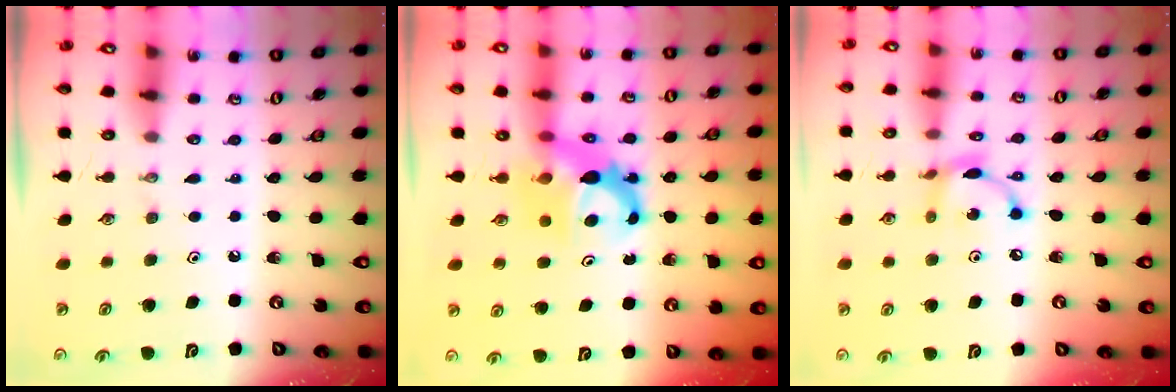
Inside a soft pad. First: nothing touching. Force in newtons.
{"total": 7.4, "press": 7.4, "slide": 0.5}
{"total": 8.3, "press": 8.3, "slide": 0.2}